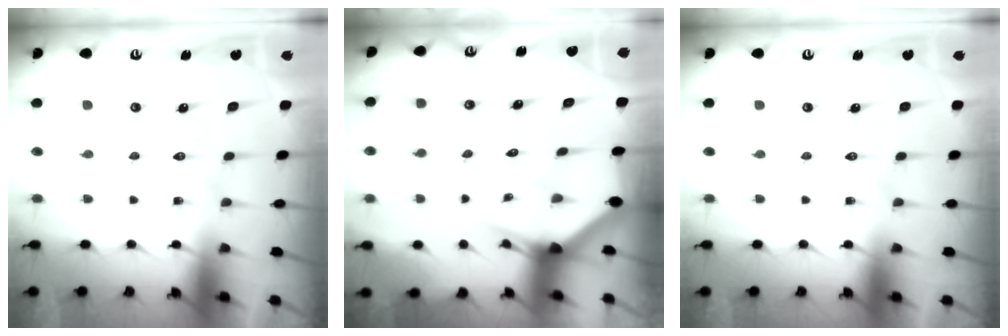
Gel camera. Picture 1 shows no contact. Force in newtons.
{"total": 2.7, "press": 2.7, "slide": 0.1}
{"total": 0.0}